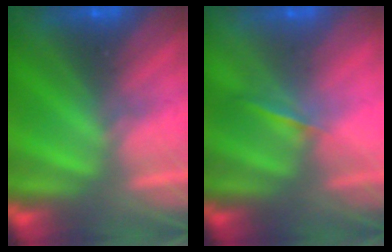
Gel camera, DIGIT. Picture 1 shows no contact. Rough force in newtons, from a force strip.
{"total": 1.3}